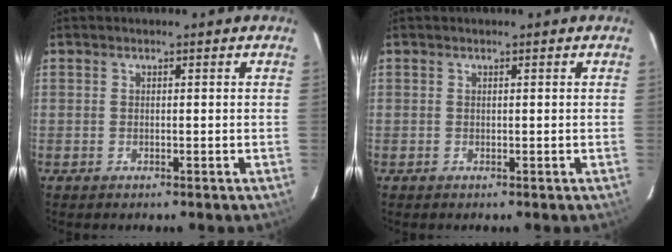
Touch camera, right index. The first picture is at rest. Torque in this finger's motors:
{"motor_torque": [0.05, -0.05, -0.03, 0.00]}